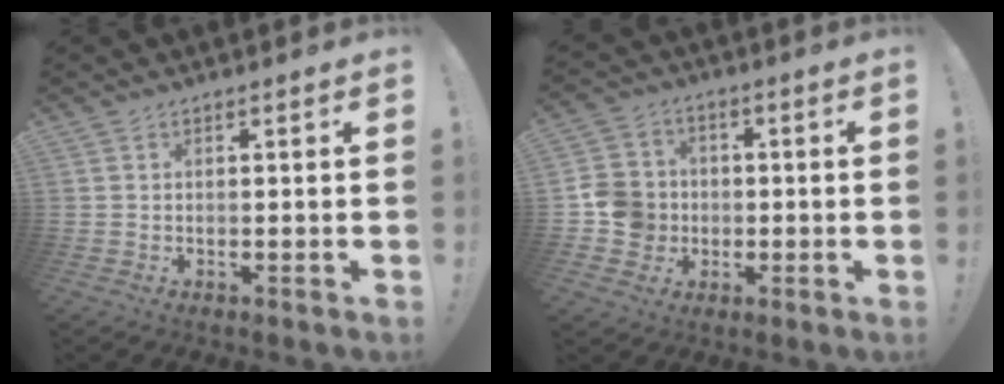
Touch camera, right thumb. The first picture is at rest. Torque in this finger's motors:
{"motor_torque": [0.51, 0.61, -0.01, 0.05, 0.00]}